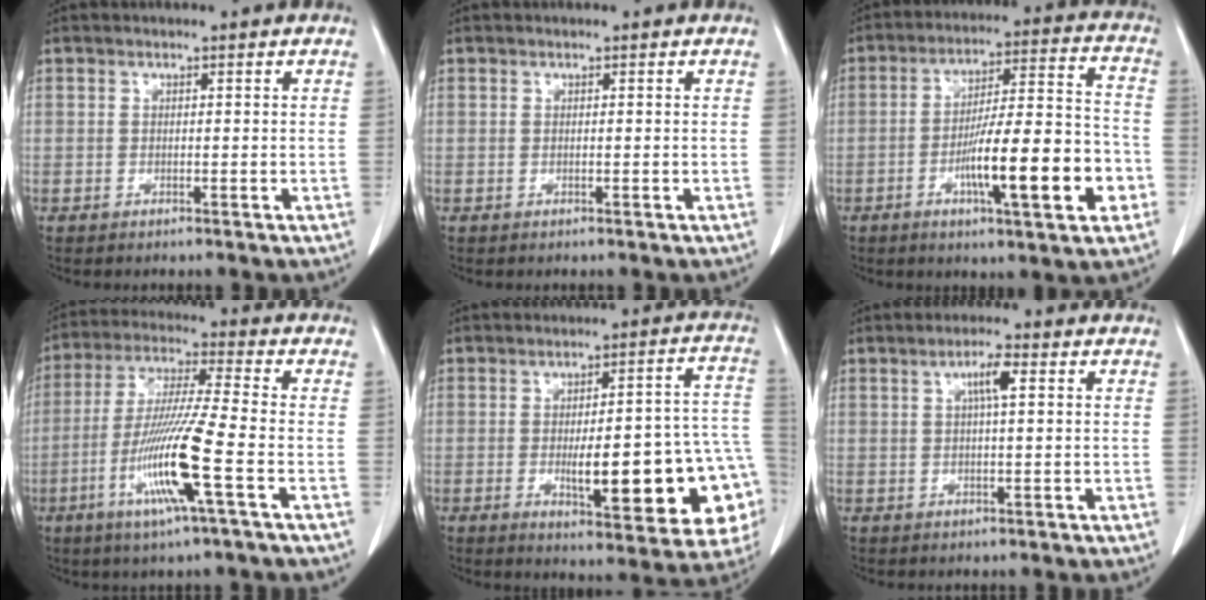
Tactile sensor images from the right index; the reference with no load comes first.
{"total": 0.0}
{"total": 17.0, "force": [-5.6, 2.9, 15.8], "torque": [-0.252, 0.012, -0.082]}
{"total": 14.0, "force": [-4.9, -0.3, 13.1], "torque": [-0.268, -0.019, -0.098]}
{"total": 22.0, "force": [-5.1, 5.2, 20.8], "torque": [-0.200, 0.025, -0.048]}
{"total": 6.3, "force": [1.7, 1.3, 5.9], "torque": [-0.112, 0.017, 0.031]}